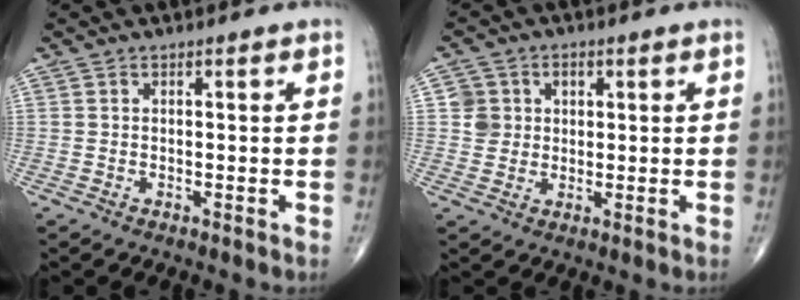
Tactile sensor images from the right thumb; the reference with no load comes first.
{"total": 4.9, "force": [1.1, 4.7, 0.9], "torque": [0.016, 0.001, 0.016]}